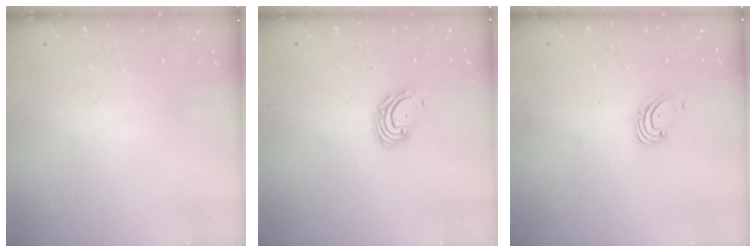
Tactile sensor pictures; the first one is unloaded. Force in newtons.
{"total": 5.7, "press": 5.7, "slide": 0.9}
{"total": 1.6, "press": 1.6, "slide": 0.1}